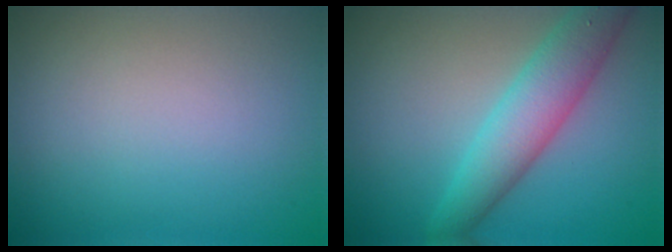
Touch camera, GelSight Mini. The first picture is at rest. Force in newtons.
{"total": 5.1, "press": 5.1, "slide": 0.2}